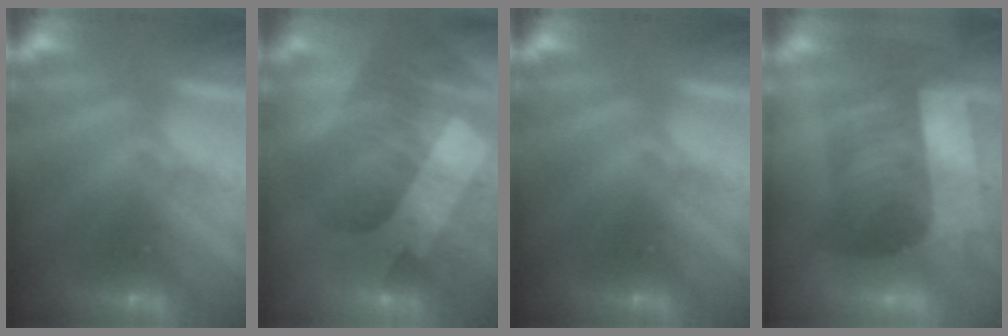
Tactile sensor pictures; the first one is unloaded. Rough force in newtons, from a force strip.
{"total": 3.3}
{"total": 0.0}
{"total": 3.4}